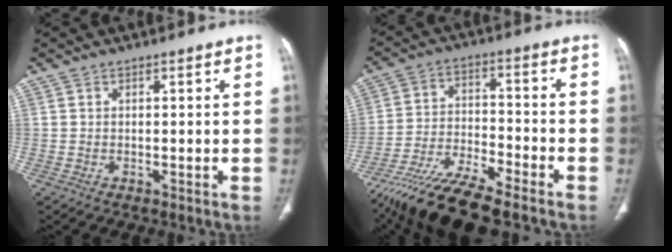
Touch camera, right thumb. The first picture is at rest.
{"total": 15.4, "force": [-12.4, 3.1, 8.5], "torque": [-0.167, 0.035, -0.224]}